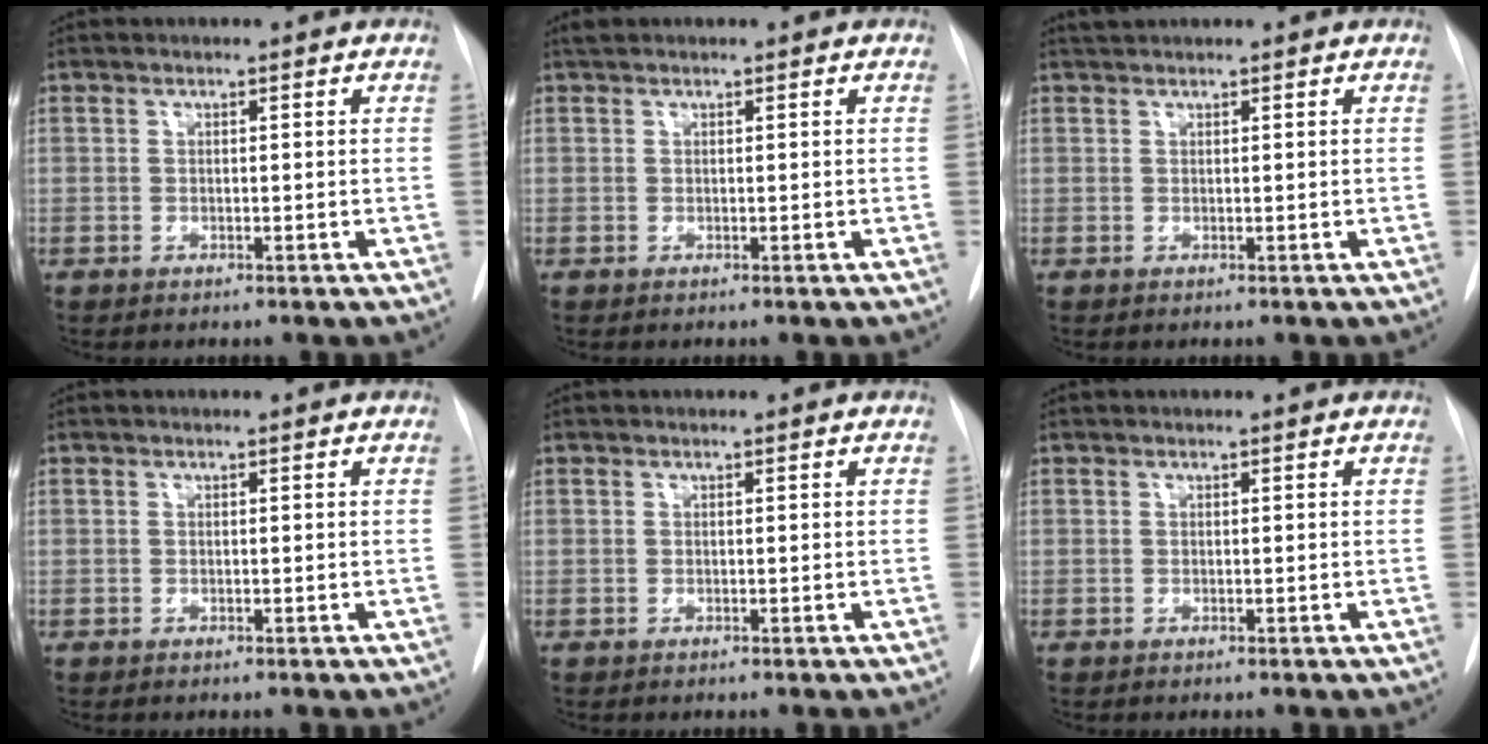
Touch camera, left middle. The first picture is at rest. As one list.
[{"total": 0.9, "force": [0.8, 0.4, 0.3], "torque": [-0.011, 0.014, 0.016]}, {"total": 1.2, "force": [1.2, 0.0, 0.3], "torque": [-0.010, 0.013, 0.026]}, {"total": 0.0}, {"total": 0.0}, {"total": 0.0}]